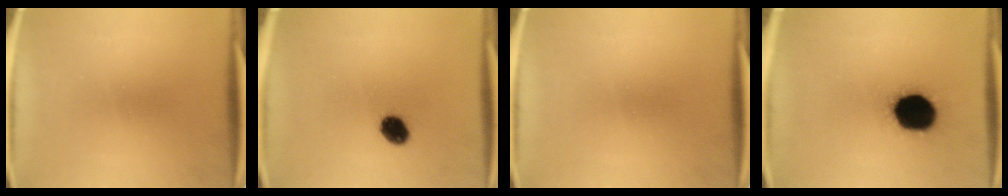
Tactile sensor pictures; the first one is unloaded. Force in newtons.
{"total": 5.5}
{"total": 0.0}
{"total": 17.1}